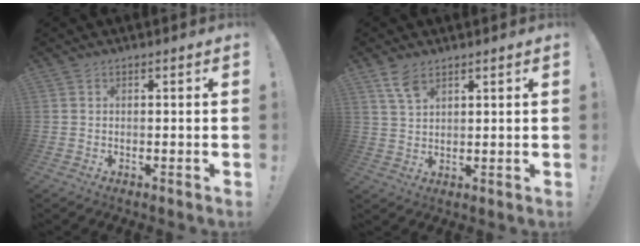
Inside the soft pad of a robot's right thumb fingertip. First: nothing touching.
{"total": 5.5, "force": [3.8, 2.4, 3.2], "torque": [-0.055, -0.017, 0.069]}